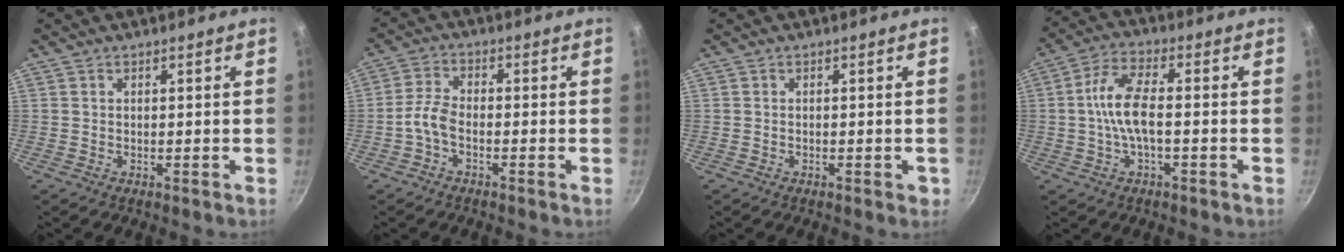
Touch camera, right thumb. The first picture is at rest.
{"total": 4.0, "force": [-2.0, 1.8, 2.9], "torque": [-0.069, 0.022, -0.050]}
{"total": 1.3, "force": [-0.5, 0.8, 1.0], "torque": [-0.010, 0.004, -0.005]}
{"total": 8.0, "force": [-1.0, 3.2, 7.3], "torque": [-0.149, 0.025, -0.028]}